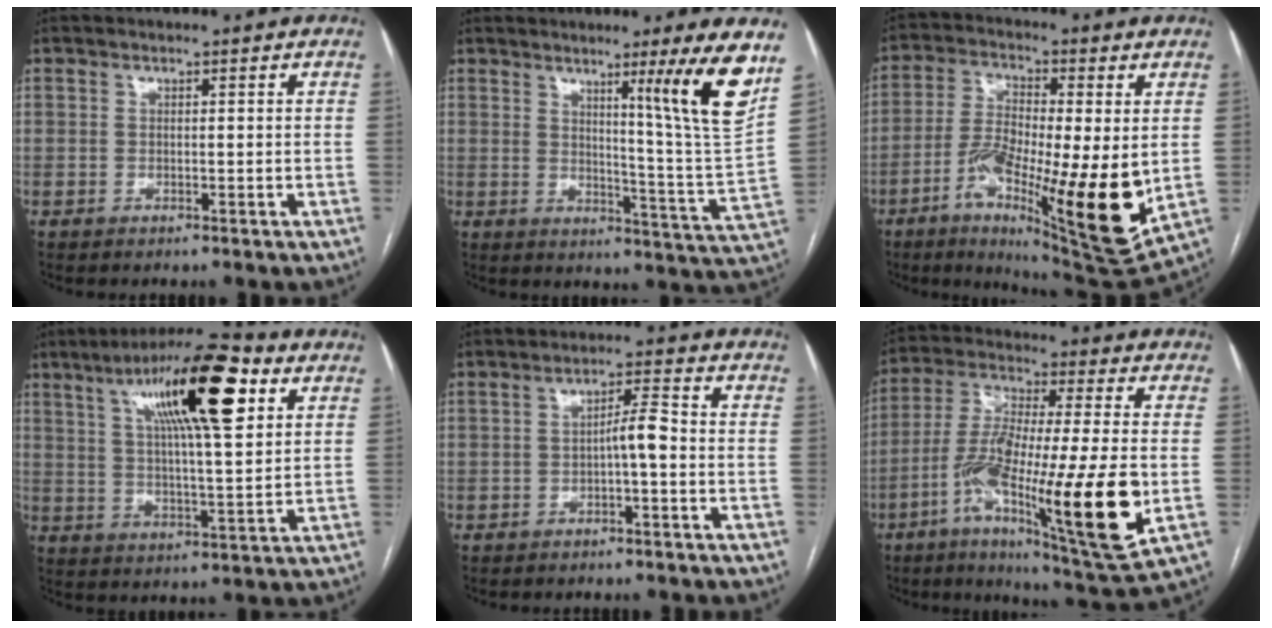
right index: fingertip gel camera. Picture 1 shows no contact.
{"total": 13.8, "force": [8.1, -3.4, 10.7], "torque": [-0.135, -0.050, 0.107]}
{"total": 19.5, "force": [-4.0, 3.9, 18.7], "torque": [-0.295, -0.024, -0.055]}
{"total": 17.5, "force": [7.7, 2.9, 15.4], "torque": [-0.253, 0.027, 0.121]}
{"total": 3.7, "force": [-0.8, 0.5, 3.6], "torque": [-0.054, 0.011, -0.013]}
{"total": 23.6, "force": [-6.3, 2.3, 22.6], "torque": [-0.387, -0.036, -0.103]}